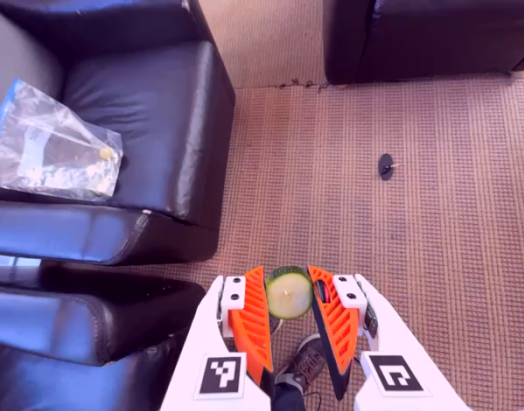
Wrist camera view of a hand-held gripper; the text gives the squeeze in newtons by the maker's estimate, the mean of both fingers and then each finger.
{"total": 8.6, "left": 8.5, "right": 8.7}